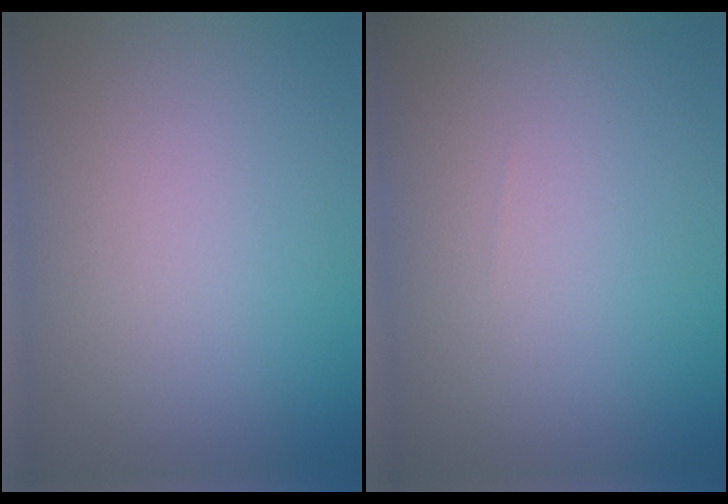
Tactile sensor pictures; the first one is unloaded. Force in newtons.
{"total": 0.0}